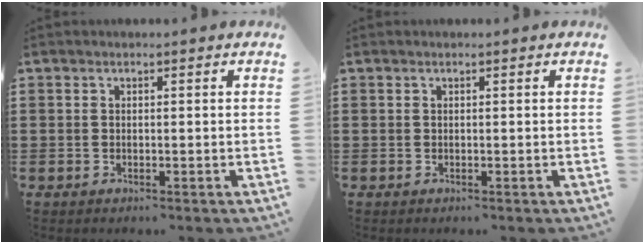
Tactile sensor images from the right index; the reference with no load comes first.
{"total": 0.0}